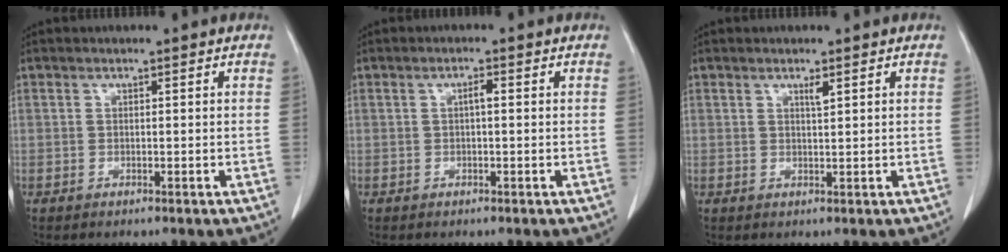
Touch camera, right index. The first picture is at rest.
{"total": 1.3, "force": [0.1, 0.2, 1.3], "torque": [-0.023, 0.004, 0.001]}
{"total": 1.1, "force": [0.7, 0.0, 0.9], "torque": [-0.019, -0.005, 0.013]}